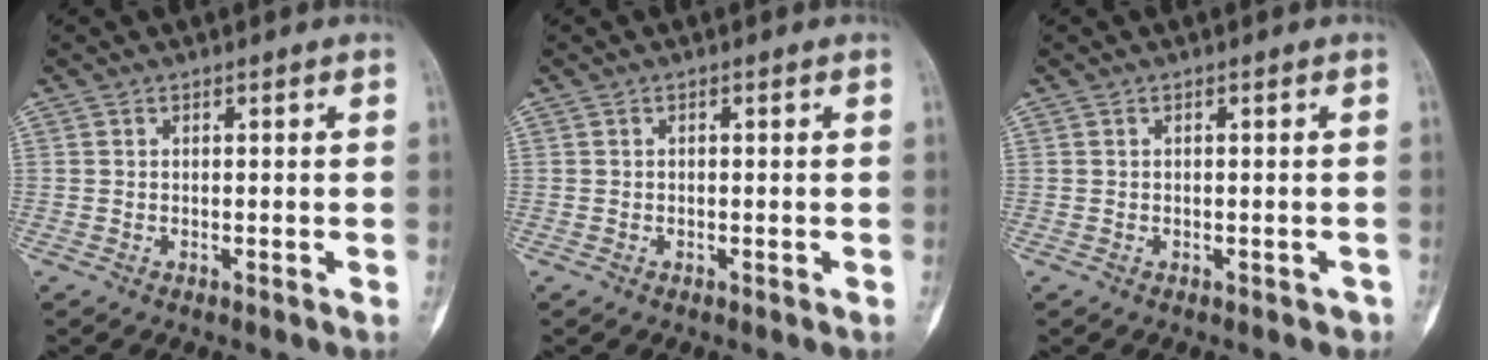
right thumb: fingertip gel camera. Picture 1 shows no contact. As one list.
[{"total": 0.0}, {"total": 0.9, "force": [-0.5, 0.7, 0.2], "torque": [0.001, 0.013, -0.004]}]